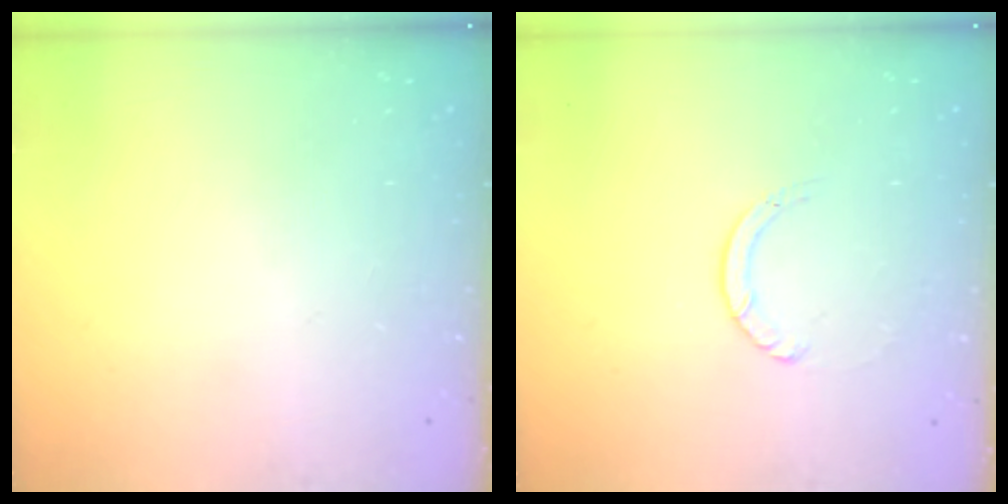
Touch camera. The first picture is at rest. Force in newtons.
{"total": 1.1, "press": 1.1, "slide": 0.1}